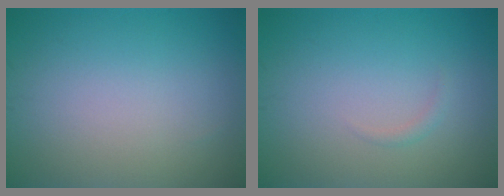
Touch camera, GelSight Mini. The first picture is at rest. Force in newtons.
{"total": 0.6, "press": 0.6, "slide": 0.0}